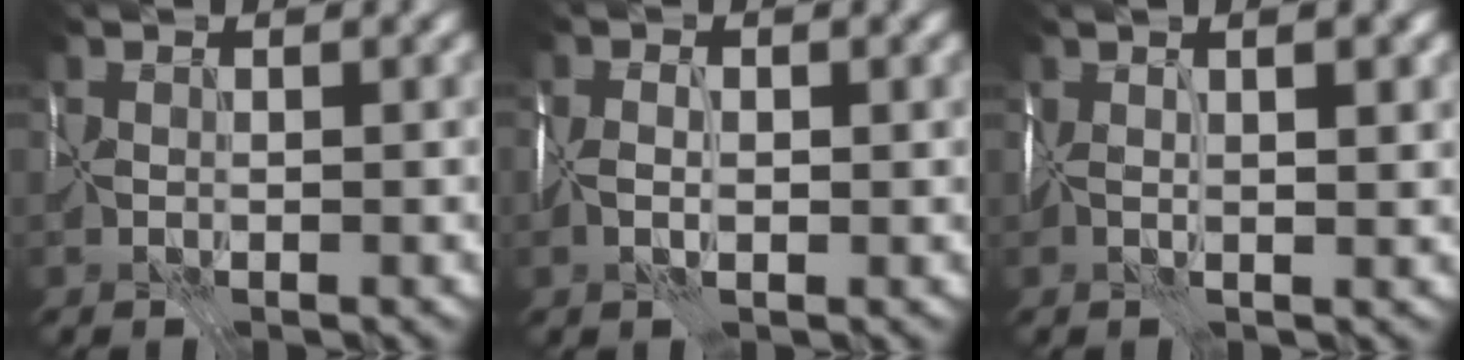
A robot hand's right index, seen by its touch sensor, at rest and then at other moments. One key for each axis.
{"total": 3.4, "fx": -0.1, "fy": 2.2, "fz": 2.6, "tx": -0.045, "ty": 0.006, "tz": -0.004}
{"total": 4.9, "fx": 1.6, "fy": 1.7, "fz": 4.3, "tx": -0.055, "ty": 0.019, "tz": 0.007}